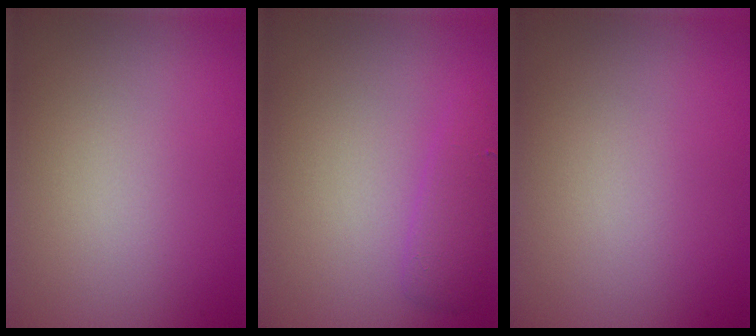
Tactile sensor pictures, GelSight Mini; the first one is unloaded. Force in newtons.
{"total": 1.8, "press": 1.8, "slide": 0.2}
{"total": 0.0}